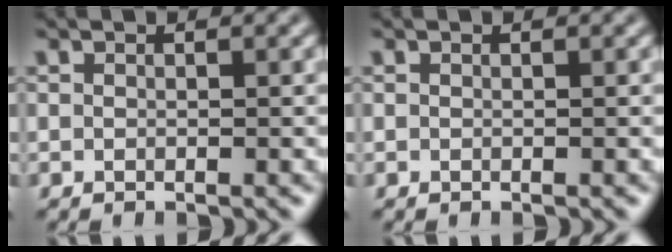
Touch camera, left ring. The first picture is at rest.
{"total": 0.0}